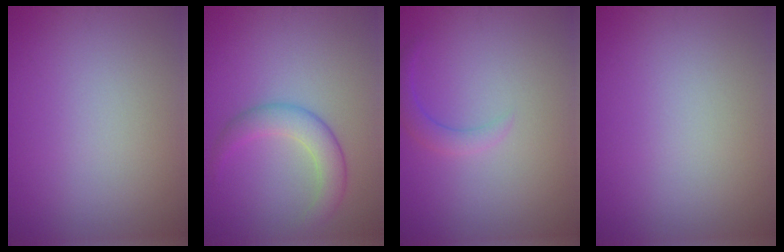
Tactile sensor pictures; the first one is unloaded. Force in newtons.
{"total": 3.4, "press": 3.4, "slide": 0.1}
{"total": 1.6, "press": 1.6, "slide": 0.2}
{"total": 0.0}